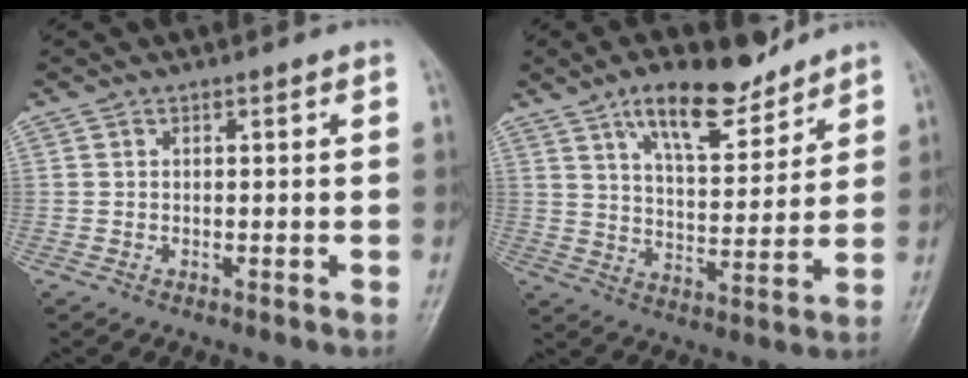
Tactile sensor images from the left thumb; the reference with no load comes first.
{"total": 12.7, "force": [8.9, 4.9, 7.6], "torque": [-0.102, -0.052, 0.152]}